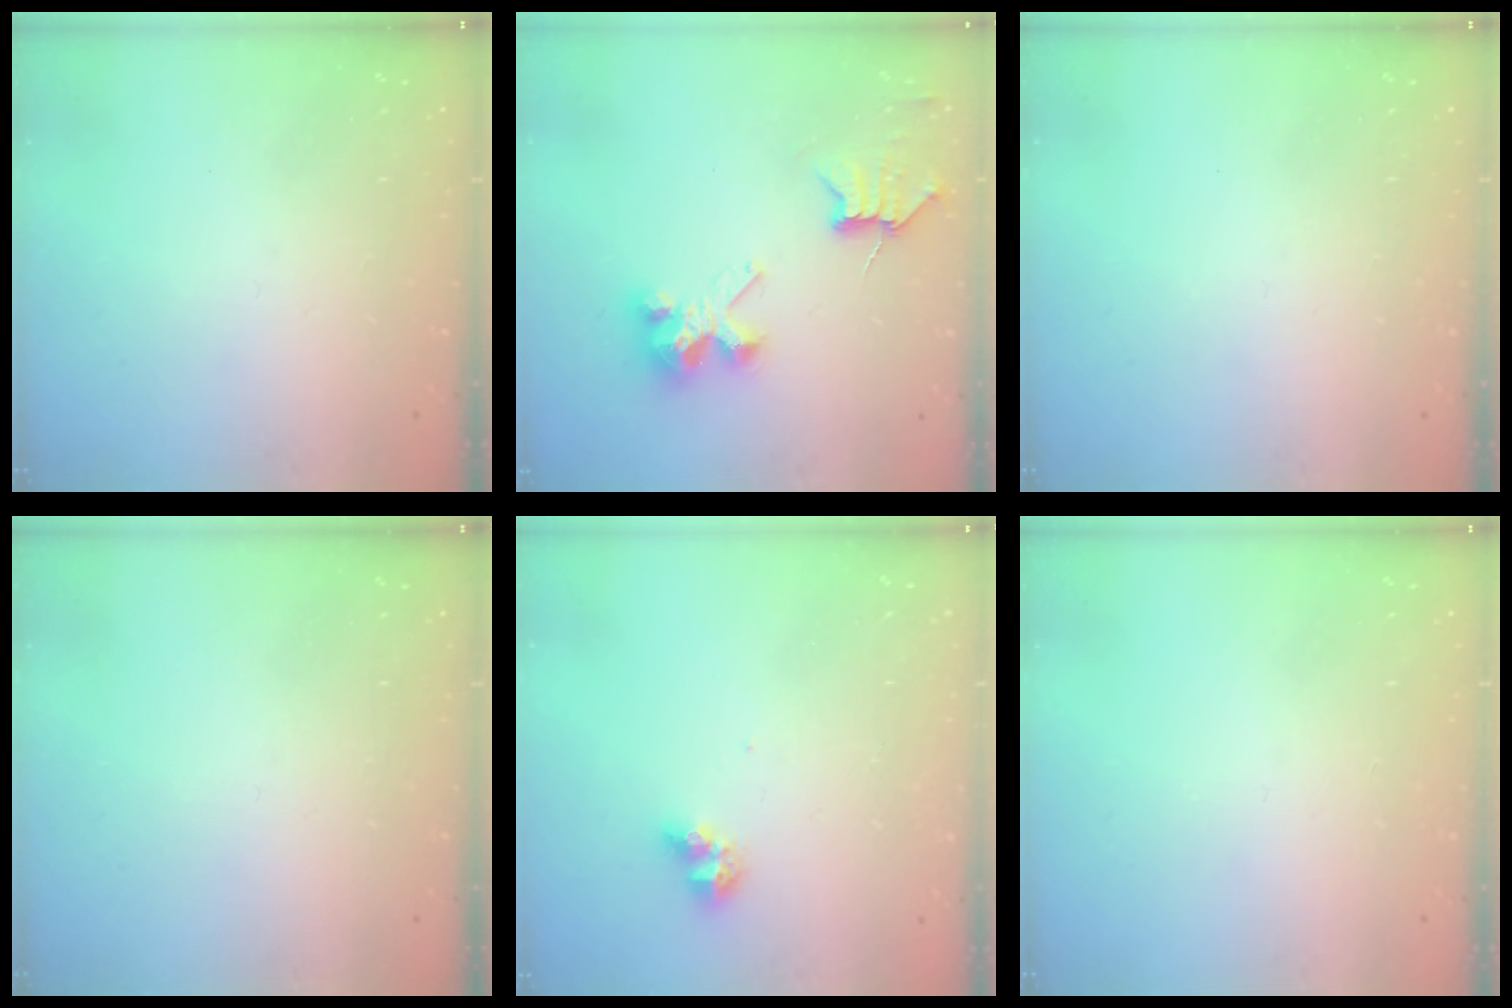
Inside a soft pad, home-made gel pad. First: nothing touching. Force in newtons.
{"total": 6.1, "press": 6.1, "slide": 0.2}
{"total": 0.0}
{"total": 0.0}
{"total": 6.1, "press": 6.1, "slide": 0.7}
{"total": 0.0}